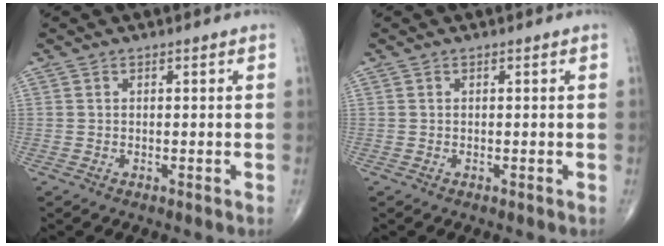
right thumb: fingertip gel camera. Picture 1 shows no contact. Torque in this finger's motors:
{"motor_torque": [0.03, 0.03, -0.06, 0.06, 0.00]}